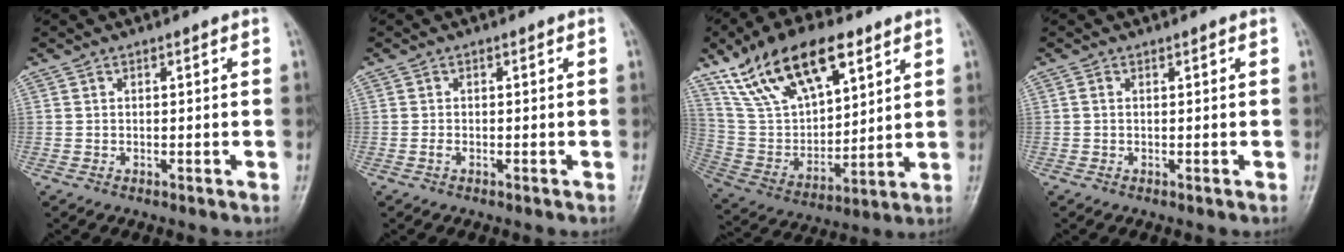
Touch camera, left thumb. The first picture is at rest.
{"total": 0.6, "force": [-0.4, 0.3, 0.4], "torque": [-0.011, -0.001, -0.010]}
{"total": 20.9, "force": [12.2, 10.1, 13.7], "torque": [-0.216, -0.036, 0.232]}
{"total": 0.0}